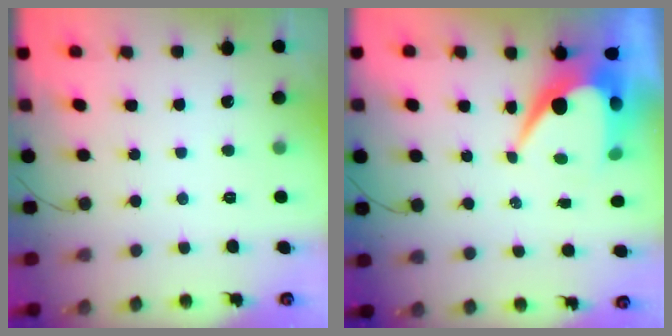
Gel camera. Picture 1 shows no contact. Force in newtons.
{"total": 10.2, "press": 10.2, "slide": 0.9}